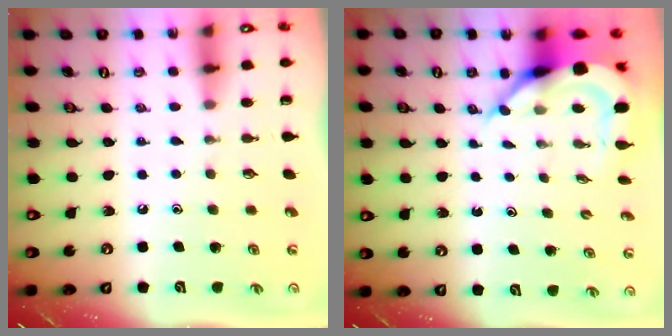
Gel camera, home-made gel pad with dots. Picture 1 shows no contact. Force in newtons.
{"total": 7.7, "press": 7.6, "slide": 1.0}